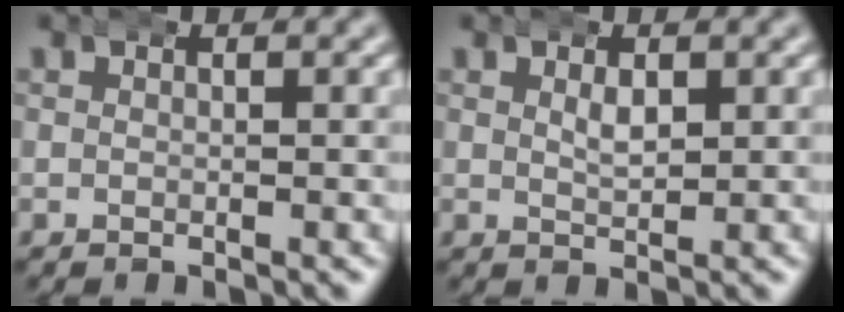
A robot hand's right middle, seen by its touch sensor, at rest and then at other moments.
{"total": 2.0, "force": [0.8, 0.9, 1.6], "torque": [-0.022, -0.004, 0.018]}